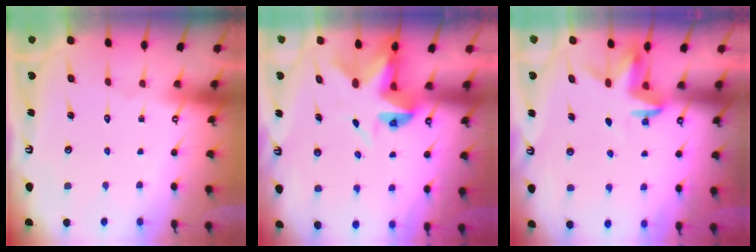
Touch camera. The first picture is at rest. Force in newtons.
{"total": 5.6, "press": 5.6, "slide": 0.5}
{"total": 3.5, "press": 3.5, "slide": 0.3}